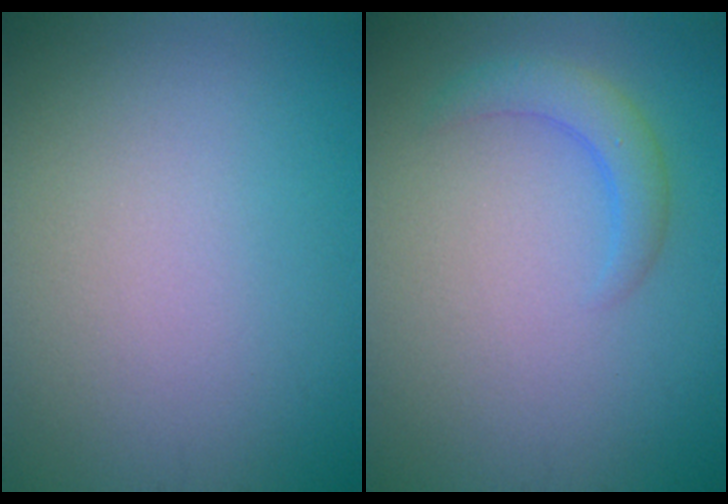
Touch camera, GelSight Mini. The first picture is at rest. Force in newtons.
{"total": 2.4, "press": 2.4, "slide": 0.1}